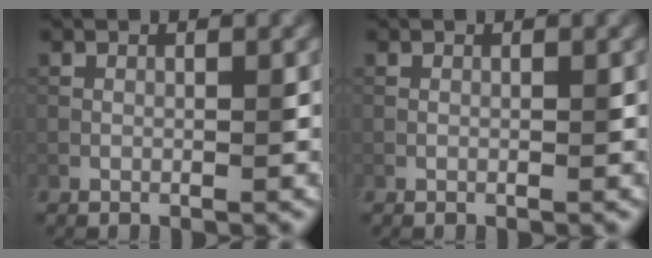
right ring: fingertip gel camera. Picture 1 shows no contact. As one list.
[{"total": 0.0}]